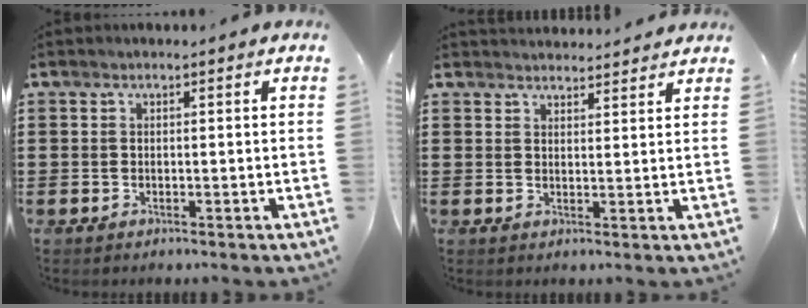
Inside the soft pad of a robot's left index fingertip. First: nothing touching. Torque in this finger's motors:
{"motor_torque": [-0.36, -0.29, 0.06, 0.01]}